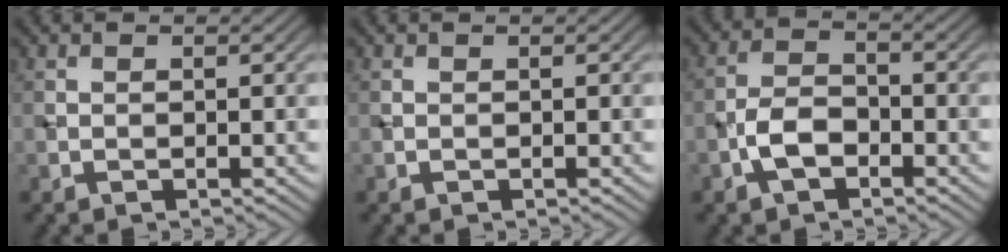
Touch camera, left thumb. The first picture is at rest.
{"total": 0.0}
{"total": 4.4, "force": [-2.0, 2.6, 3.0], "torque": [-0.057, 0.007, -0.046]}